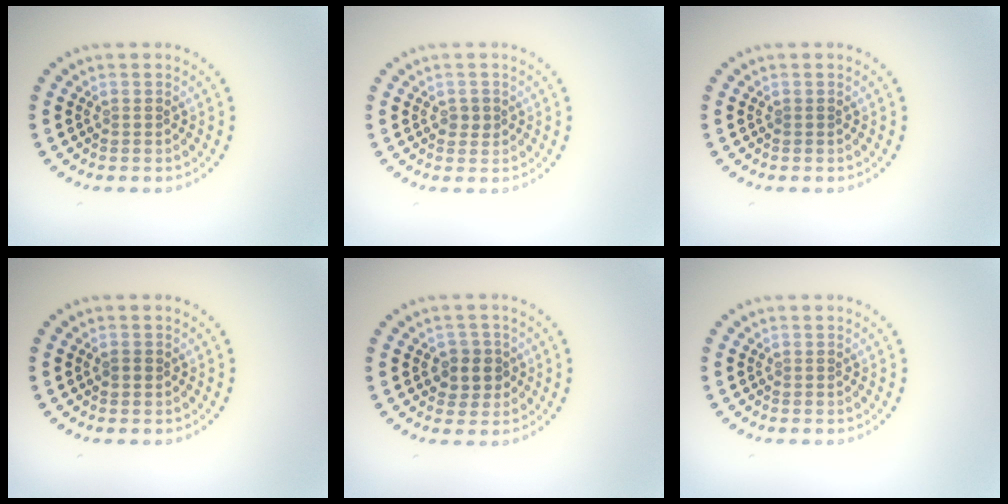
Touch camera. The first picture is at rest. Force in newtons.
{"total": 1.2, "press": 1.1, "slide": 0.3}
{"total": 0.0}
{"total": 0.8, "press": 0.8, "slide": 0.3}
{"total": 2.4, "press": 2.3, "slide": 0.8}
{"total": 0.0}